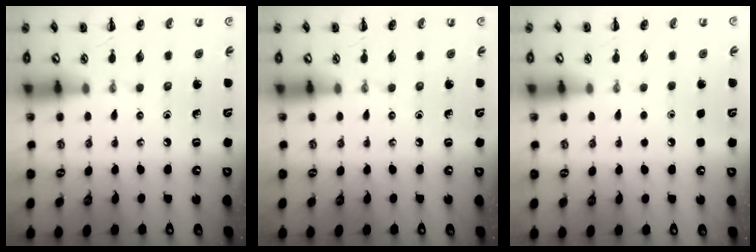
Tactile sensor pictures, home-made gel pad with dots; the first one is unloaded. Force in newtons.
{"total": 0.0}
{"total": 1.8, "press": 1.8, "slide": 0.1}